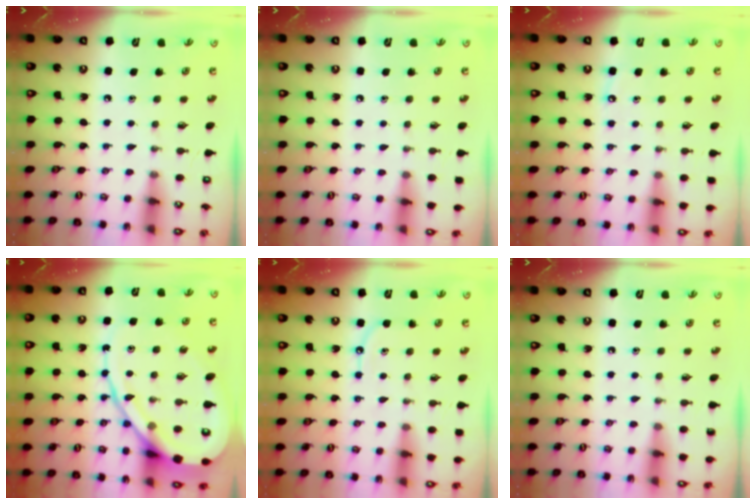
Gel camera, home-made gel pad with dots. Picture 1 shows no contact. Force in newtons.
{"total": 1.0, "press": 1.0, "slide": 0.2}
{"total": 3.3, "press": 3.3, "slide": 0.5}
{"total": 15.1, "press": 15.0, "slide": 1.1}
{"total": 5.4, "press": 5.4, "slide": 0.6}
{"total": 0.0}